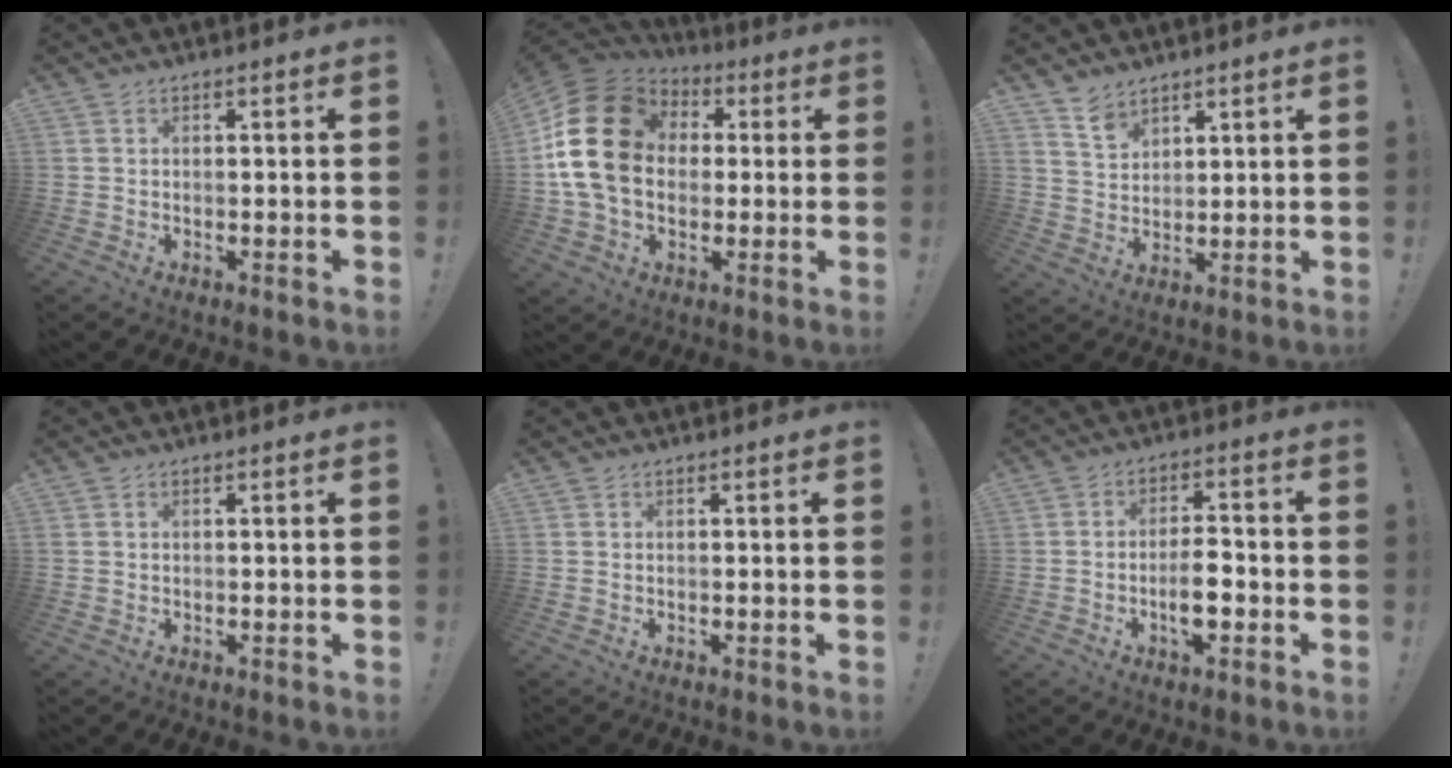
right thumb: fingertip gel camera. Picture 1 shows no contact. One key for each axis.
{"total": 21.5, "fx": 2.2, "fy": 15.9, "fz": 14.2, "tx": -0.261, "ty": 0.009, "tz": 0.046}
{"total": 6.2, "fx": 5.1, "fy": 3.1, "fz": 1.6, "tx": -0.027, "ty": -0.036, "tz": 0.098}
{"total": 0.7, "fx": 0.3, "fy": 0.6, "fz": 0.2, "tx": -0.006, "ty": 0.003, "tz": 0.007}
{"total": 0.0}
{"total": 7.4, "fx": -2.7, "fy": 2.7, "fz": 6.4, "tx": -0.104, "ty": 0.006, "tz": -0.048}